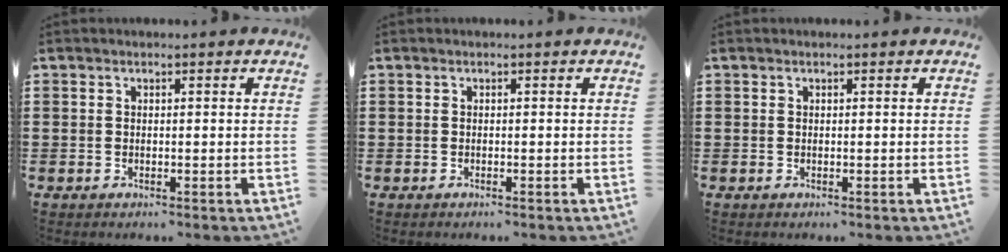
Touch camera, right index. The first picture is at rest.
{"total": 0.0}
{"total": 0.0}